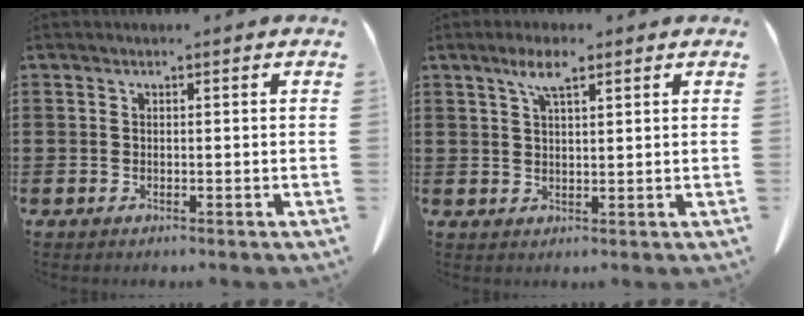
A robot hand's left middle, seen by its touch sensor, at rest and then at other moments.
{"total": 4.4, "force": [2.7, 1.1, 3.4], "torque": [-0.073, 0.008, 0.045]}